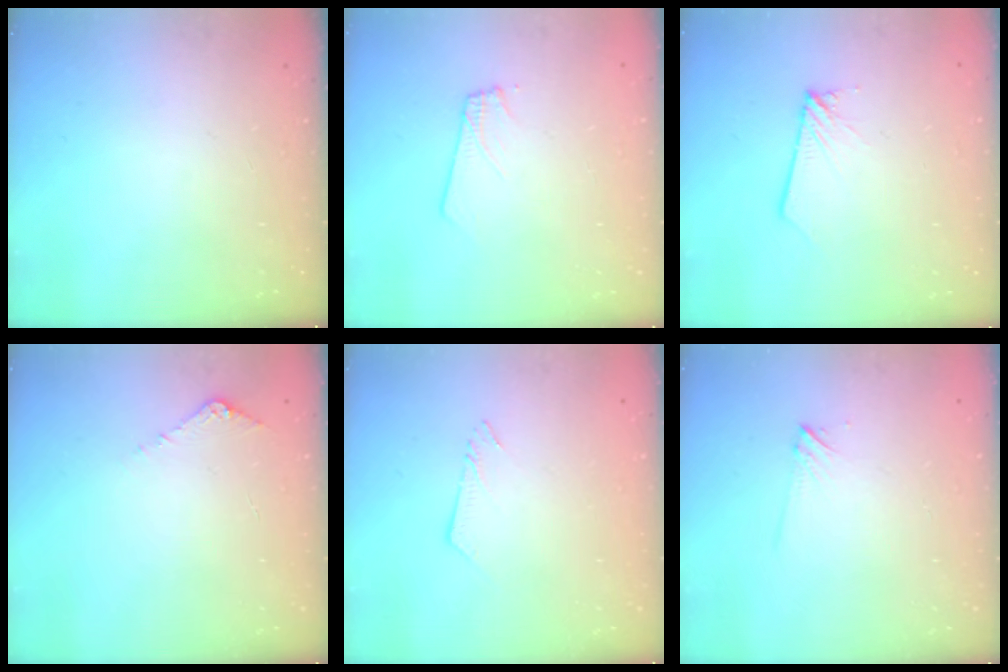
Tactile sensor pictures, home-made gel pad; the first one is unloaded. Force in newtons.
{"total": 2.9, "press": 2.8, "slide": 0.3}
{"total": 2.0, "press": 2.0, "slide": 0.2}
{"total": 5.5, "press": 5.5, "slide": 0.7}
{"total": 2.4, "press": 2.4, "slide": 0.3}
{"total": 3.6, "press": 3.6, "slide": 0.4}